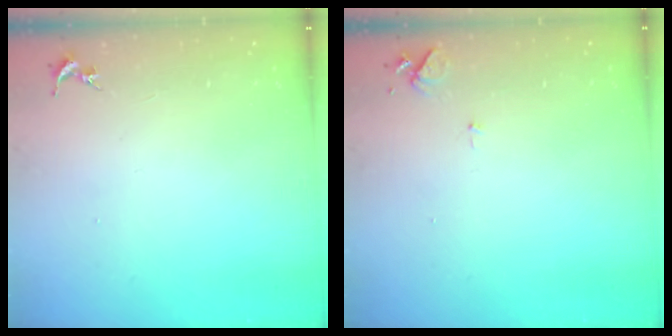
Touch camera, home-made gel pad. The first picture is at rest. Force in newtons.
{"total": 6.1, "press": 6.0, "slide": 0.8}